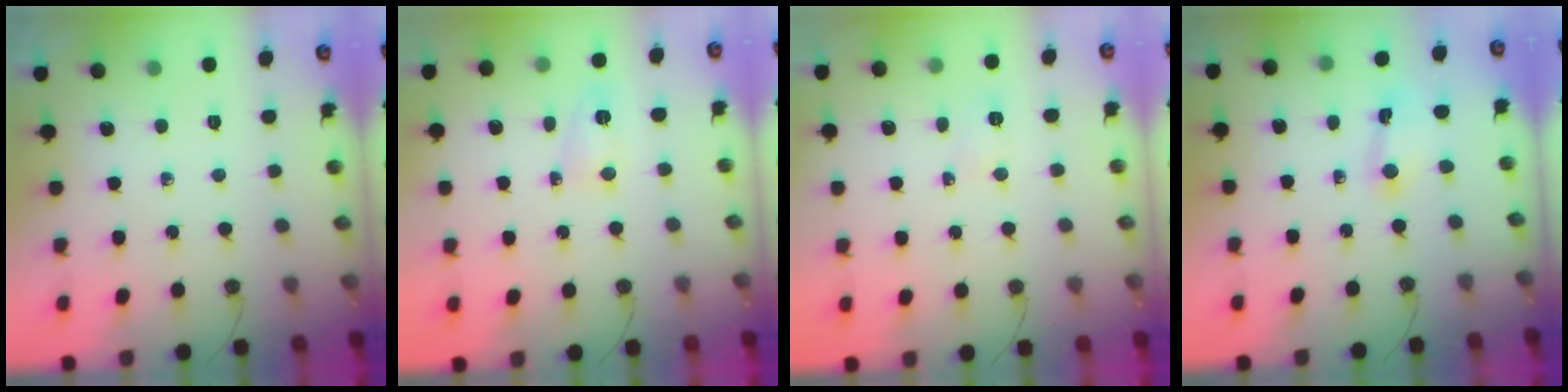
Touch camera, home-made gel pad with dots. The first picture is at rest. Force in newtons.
{"total": 3.4, "press": 3.1, "slide": 1.4}
{"total": 2.6, "press": 2.5, "slide": 0.8}
{"total": 2.0, "press": 2.0, "slide": 0.4}